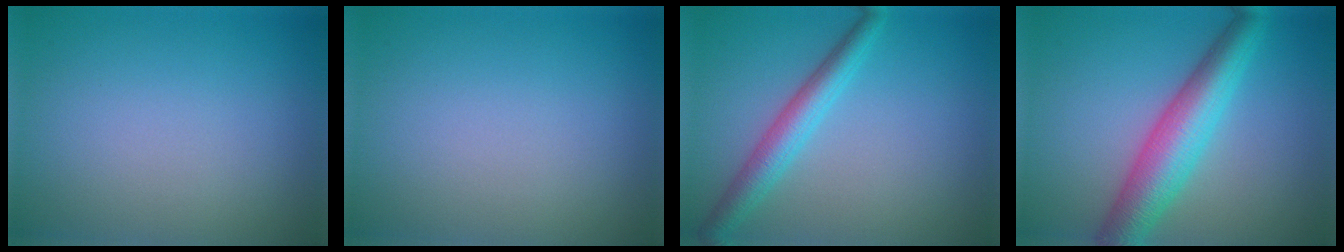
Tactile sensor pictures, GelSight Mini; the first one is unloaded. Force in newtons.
{"total": 0.0}
{"total": 3.6, "press": 3.6, "slide": 0.1}
{"total": 6.5, "press": 6.5, "slide": 0.1}